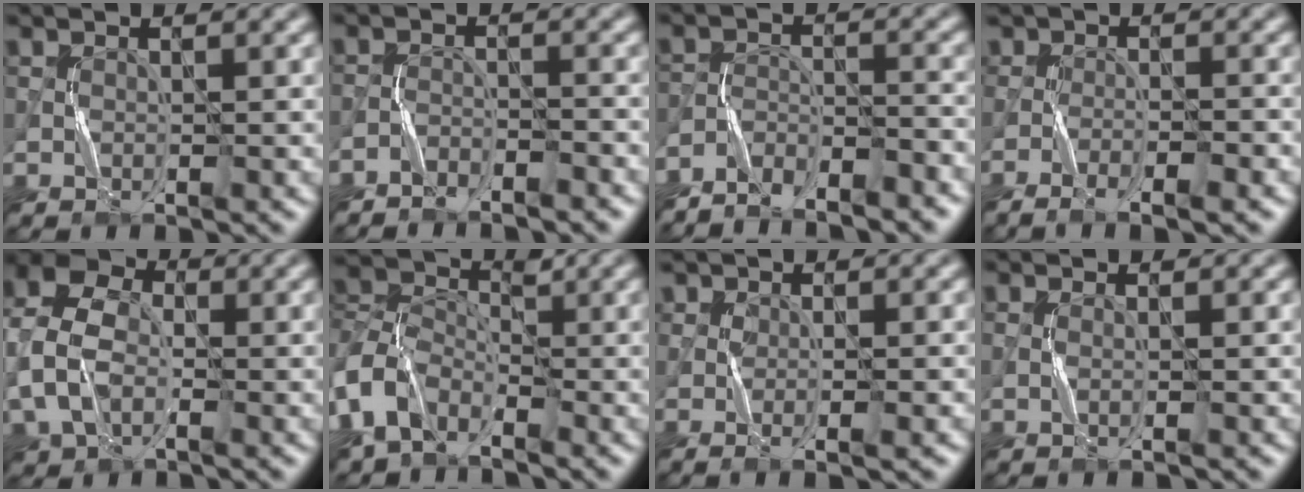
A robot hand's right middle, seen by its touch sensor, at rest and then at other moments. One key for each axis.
{"total": 2.2, "fx": -2.2, "fy": 0.5, "fz": 0.3, "tx": -0.004, "ty": 0.004, "tz": -0.047}
{"total": 5.0, "fx": -4.6, "fy": 1.2, "fz": 1.3, "tx": -0.027, "ty": -0.002, "tz": -0.090}
{"total": 4.2, "fx": -2.8, "fy": 1.8, "fz": 2.7, "tx": -0.028, "ty": 0.007, "tz": -0.038}
{"total": 8.1, "fx": -1.0, "fy": 6.0, "fz": 5.4, "tx": -0.149, "ty": 0.004, "tz": -0.029}
{"total": 6.6, "fx": -3.0, "fy": 4.5, "fz": 3.7, "tx": -0.081, "ty": 0.005, "tz": -0.081}
{"total": 2.4, "fx": -0.2, "fy": 1.3, "fz": 2.1, "tx": -0.025, "ty": 0.007, "tz": -0.003}
{"total": 0.8, "fx": 0.3, "fy": 0.2, "fz": 0.7, "tx": -0.013, "ty": -0.003, "tz": -0.002}